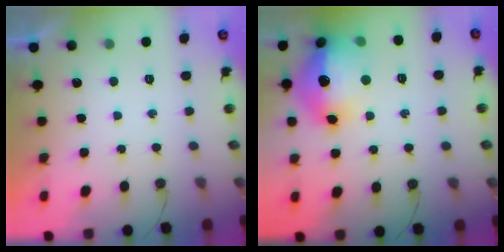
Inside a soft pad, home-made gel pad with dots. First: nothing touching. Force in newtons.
{"total": 20.2, "press": 20.1, "slide": 1.8}